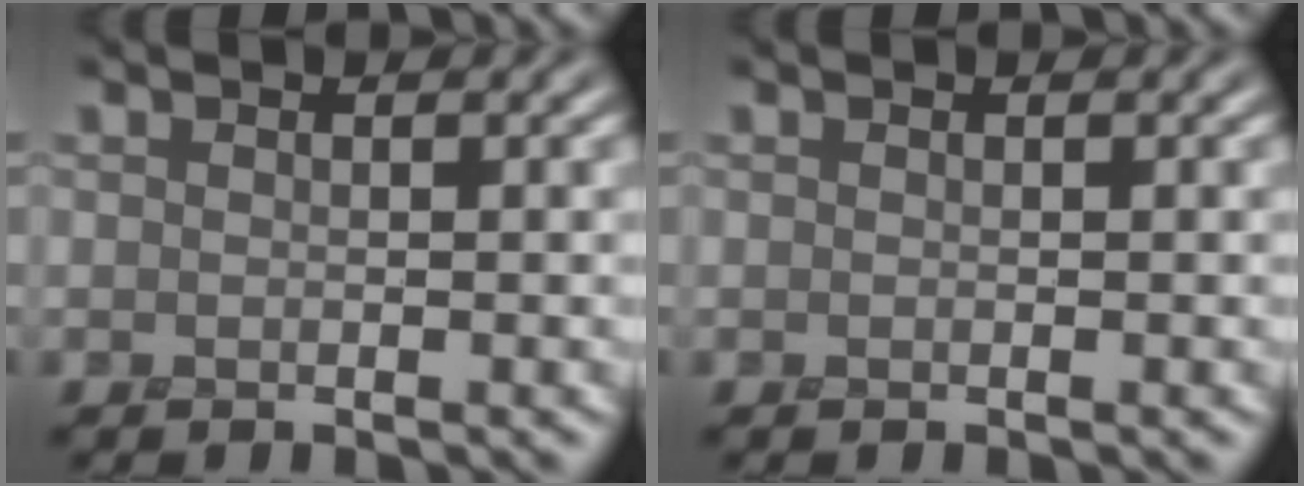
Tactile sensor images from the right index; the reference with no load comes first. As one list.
[{"total": 0.0}]